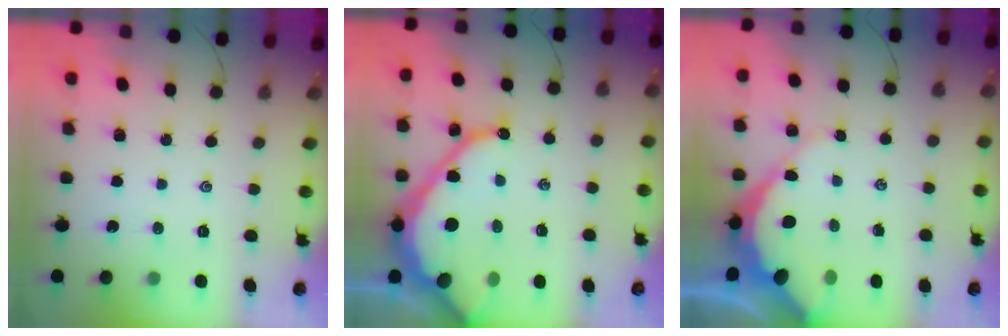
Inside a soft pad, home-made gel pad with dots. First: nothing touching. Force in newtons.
{"total": 18.9, "press": 18.8, "slide": 2.2}
{"total": 10.7, "press": 10.6, "slide": 1.1}